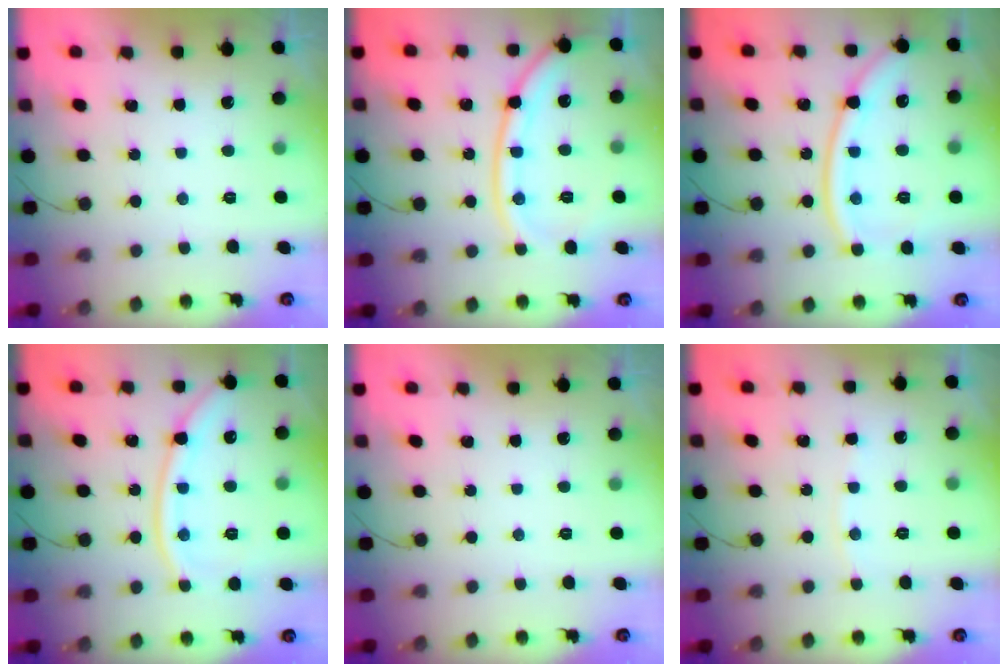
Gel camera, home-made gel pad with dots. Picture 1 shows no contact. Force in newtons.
{"total": 14.7, "press": 14.6, "slide": 1.7}
{"total": 15.0, "press": 15.0, "slide": 1.3}
{"total": 14.2, "press": 14.1, "slide": 1.5}
{"total": 0.0}
{"total": 2.9, "press": 2.8, "slide": 0.4}